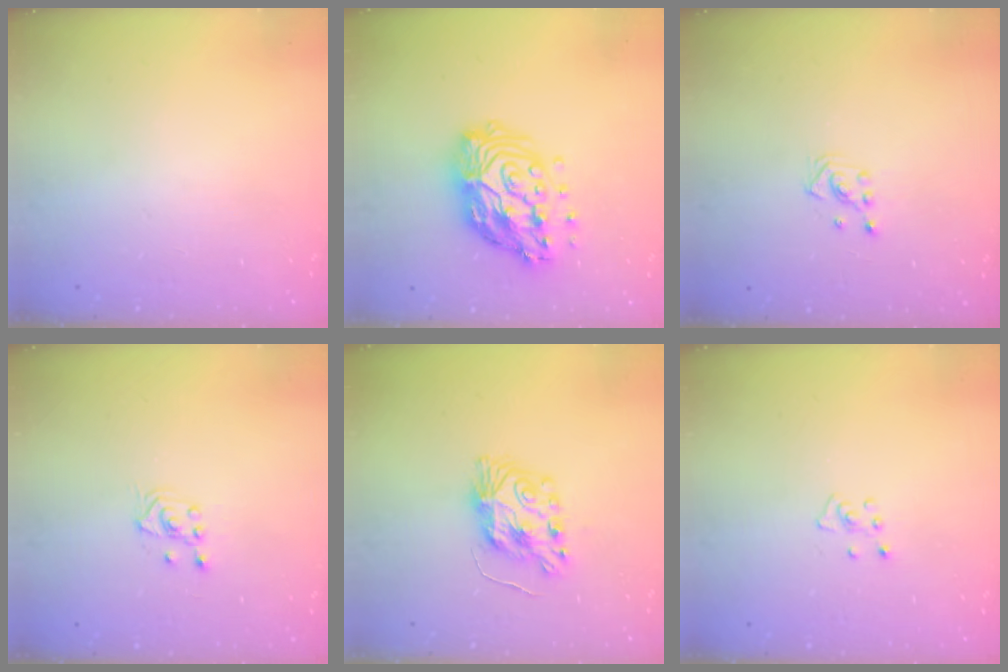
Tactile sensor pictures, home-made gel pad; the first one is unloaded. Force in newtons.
{"total": 17.1, "press": 17.0, "slide": 1.6}
{"total": 2.6, "press": 2.6, "slide": 0.3}
{"total": 2.1, "press": 2.0, "slide": 0.8}
{"total": 8.6, "press": 8.6, "slide": 0.5}
{"total": 4.1, "press": 4.0, "slide": 0.5}